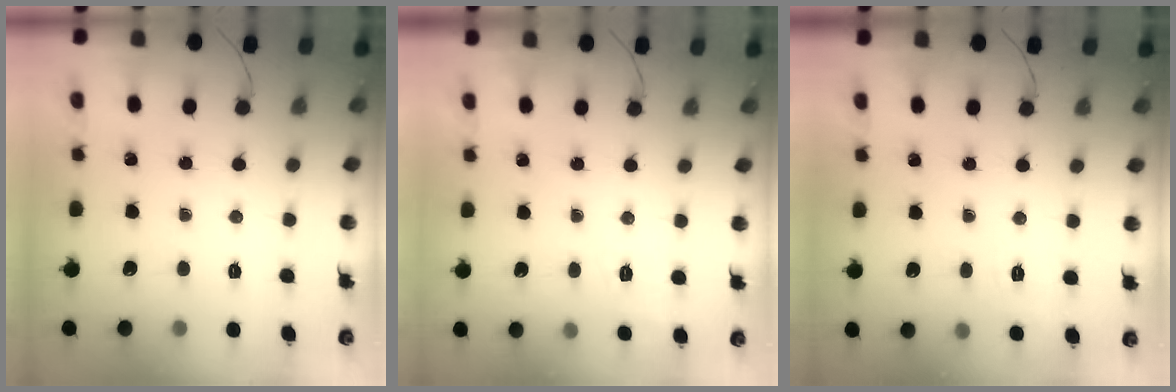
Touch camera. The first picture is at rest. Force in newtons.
{"total": 2.8, "press": 2.1, "slide": 1.9}
{"total": 1.9, "press": 0.6, "slide": 1.8}